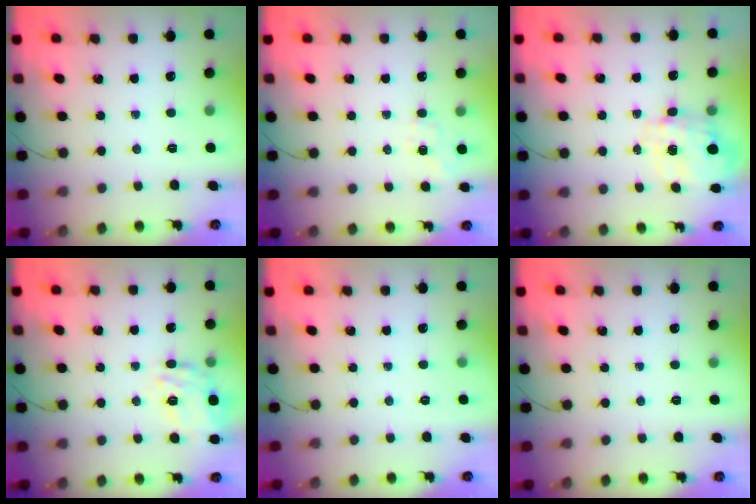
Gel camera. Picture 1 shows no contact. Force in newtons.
{"total": 2.9, "press": 2.5, "slide": 1.5}
{"total": 3.5, "press": 3.4, "slide": 1.0}
{"total": 17.0, "press": 16.8, "slide": 2.4}
{"total": 4.1, "press": 3.8, "slide": 1.6}
{"total": 0.0}